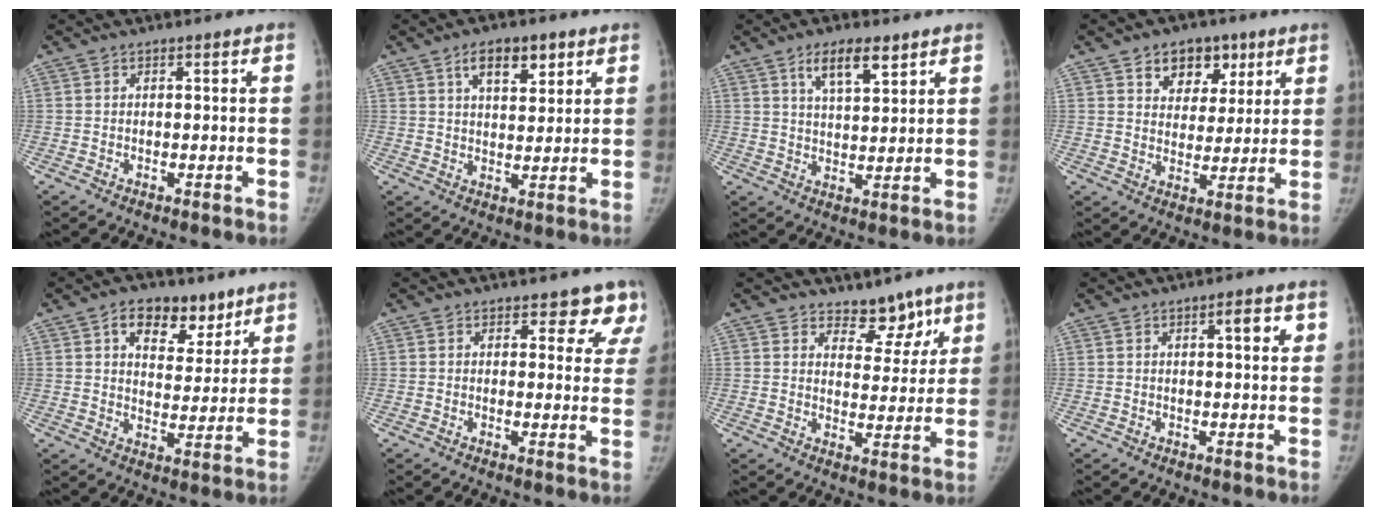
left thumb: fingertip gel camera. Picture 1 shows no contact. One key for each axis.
{"total": 7.4, "fx": 4.1, "fy": 3.5, "fz": 5.1, "tx": -0.056, "ty": -0.019, "tz": 0.064}
{"total": 7.3, "fx": 4.5, "fy": 2.6, "fz": 5.1, "tx": -0.070, "ty": -0.025, "tz": 0.078}
{"total": 9.1, "fx": 5.0, "fy": 6.6, "fz": 3.8, "tx": -0.013, "ty": -0.019, "tz": 0.076}
{"total": 10.9, "fx": 6.3, "fy": 6.7, "fz": 5.8, "tx": -0.045, "ty": -0.027, "tz": 0.097}
{"total": 6.1, "fx": 5.0, "fy": 3.0, "fz": 1.8, "tx": 0.022, "ty": -0.026, "tz": 0.038}
{"total": 6.9, "fx": 5.3, "fy": 3.8, "fz": 2.2, "tx": 0.016, "ty": -0.035, "tz": 0.081}
{"total": 3.4, "fx": 1.4, "fy": 1.0, "fz": 3.0, "tx": -0.033, "ty": -0.002, "tz": 0.017}